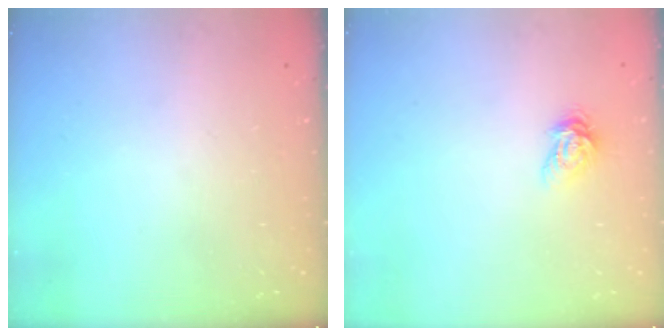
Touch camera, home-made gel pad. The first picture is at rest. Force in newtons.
{"total": 4.9, "press": 4.9, "slide": 0.6}